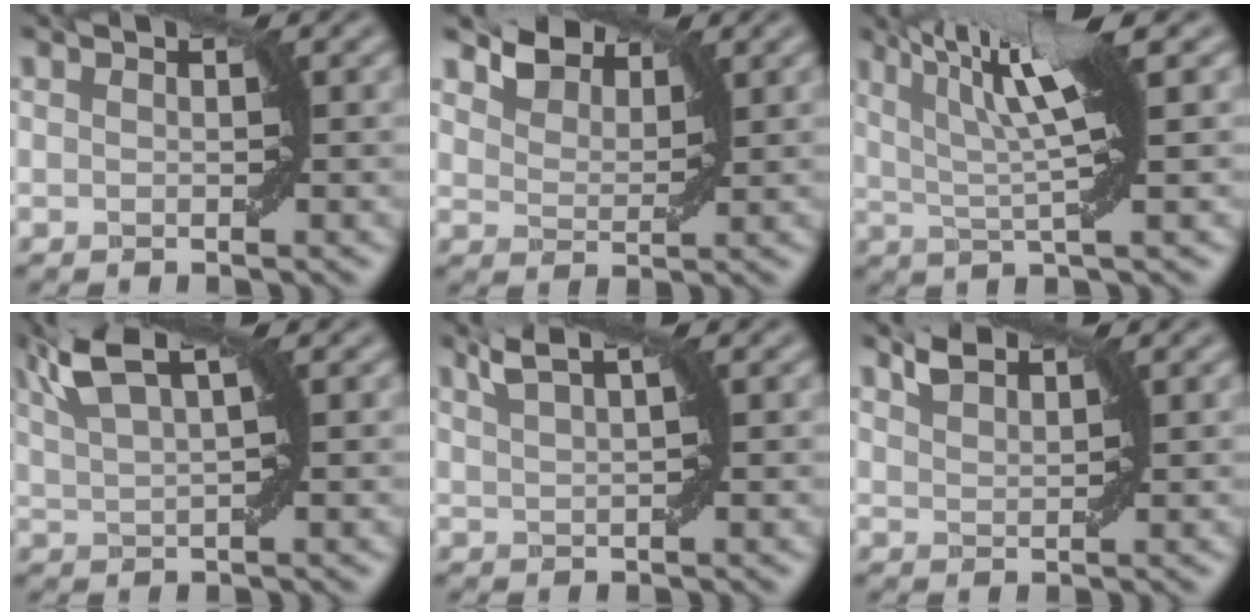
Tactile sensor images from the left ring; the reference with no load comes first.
{"total": 3.2, "force": [2.7, 1.4, 0.9], "torque": [-0.027, 0.002, 0.046]}
{"total": 7.2, "force": [2.5, 1.2, 6.6], "torque": [-0.115, 0.009, 0.043]}
{"total": 5.1, "force": [3.0, 1.3, 3.9], "torque": [-0.082, 0.019, 0.060]}
{"total": 2.7, "force": [1.8, 0.6, 1.9], "torque": [-0.033, 0.011, 0.031]}
{"total": 1.8, "force": [1.7, 0.3, 0.6], "torque": [-0.012, 0.005, 0.035]}